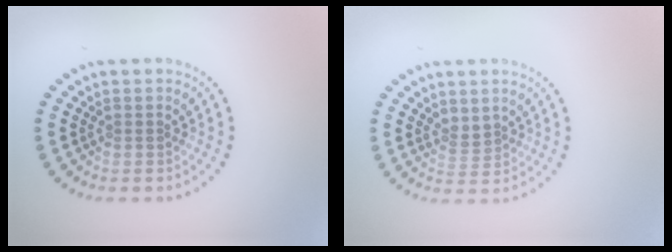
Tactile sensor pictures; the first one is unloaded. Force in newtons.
{"total": 1.3, "press": 0.9, "slide": 0.8}